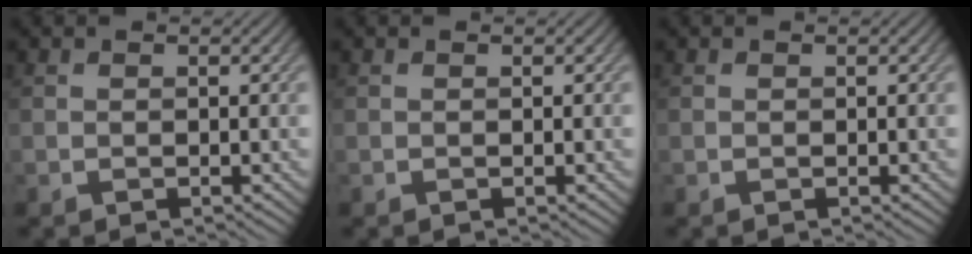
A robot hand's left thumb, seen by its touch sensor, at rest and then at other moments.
{"total": 0.0}
{"total": 0.0}